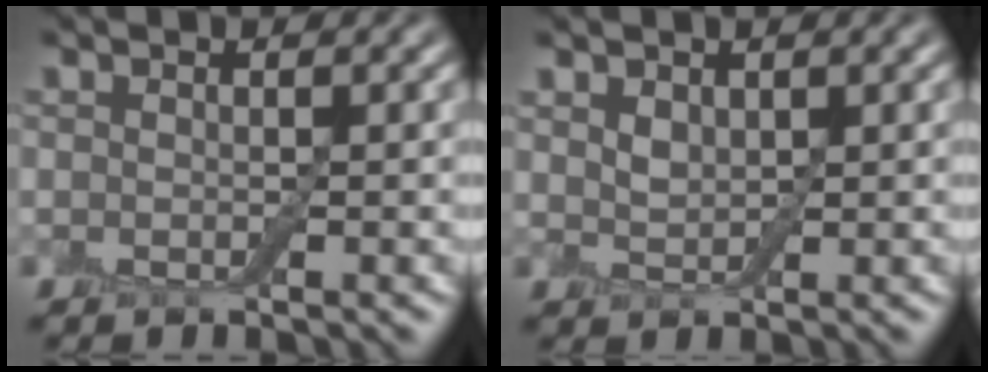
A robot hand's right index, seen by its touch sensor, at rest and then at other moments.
{"total": 1.2, "force": [0.8, 0.7, 0.6], "torque": [-0.015, 0.000, 0.019]}